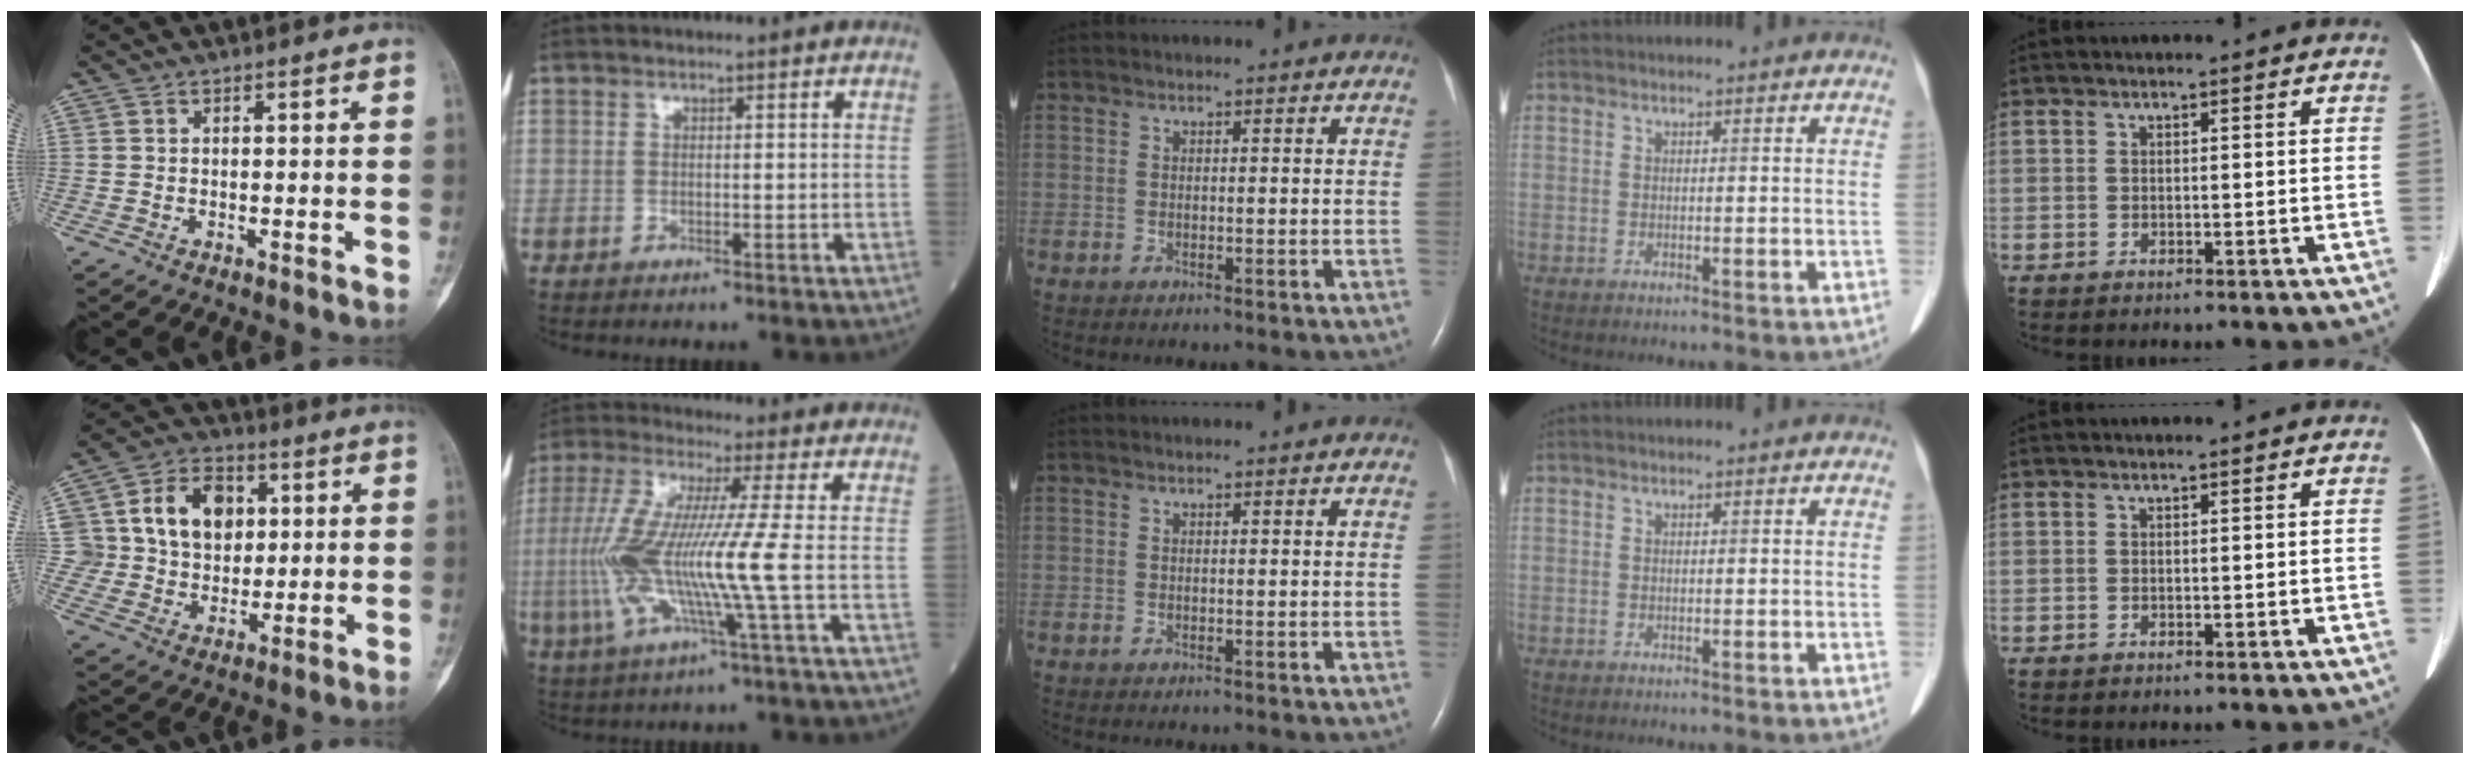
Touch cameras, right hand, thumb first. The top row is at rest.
{"thumb": {"total": 15.3, "force": [3.7, 12.4, 8.2], "torque": [-0.100, 0.010, 0.071]}, "index": {"total": 12.8, "force": [-1.9, -1.0, 12.6], "torque": [-0.273, -0.011, -0.046]}}